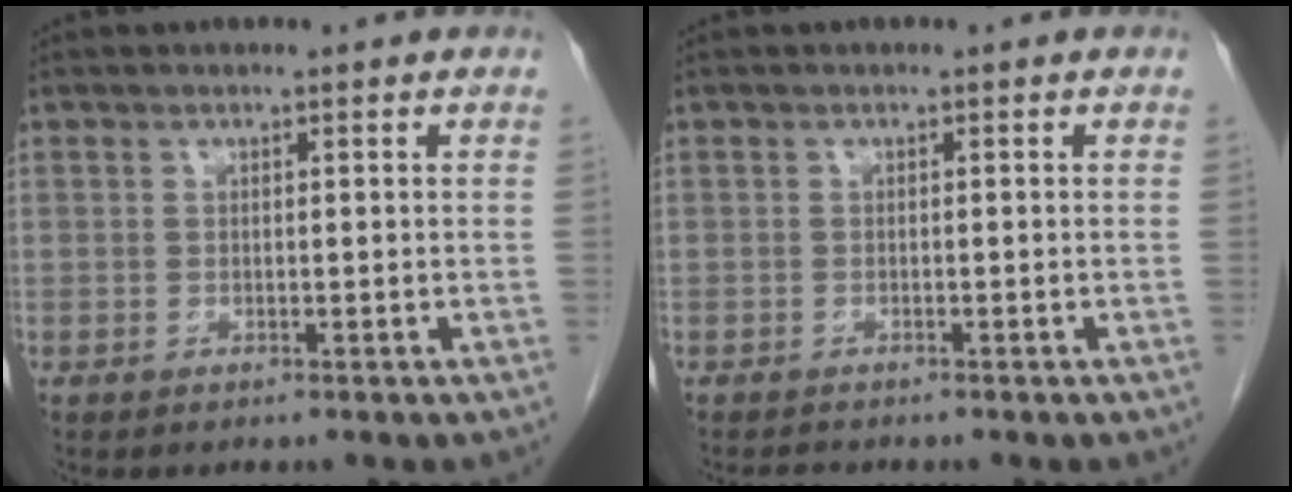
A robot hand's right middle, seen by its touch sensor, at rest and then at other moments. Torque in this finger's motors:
{"motor_torque": [-0.26, -0.12, 0.00, -0.01]}